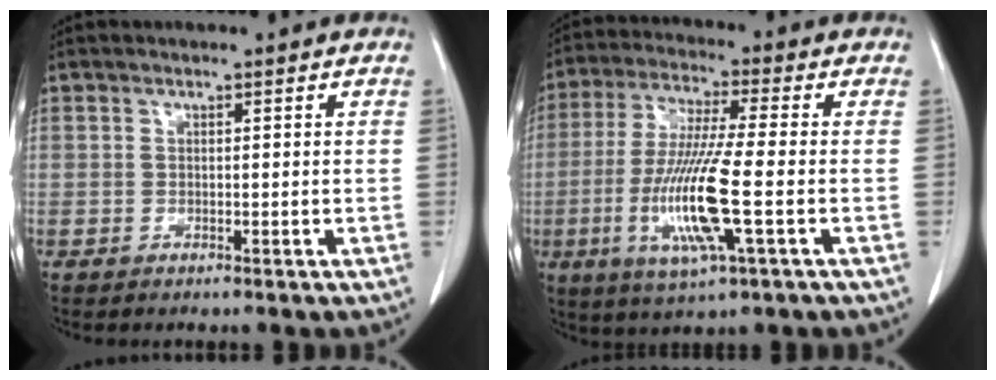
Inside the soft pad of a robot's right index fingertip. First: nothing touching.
{"total": 13.2, "force": [-3.3, 0.4, 12.7], "torque": [-0.265, -0.018, -0.067]}